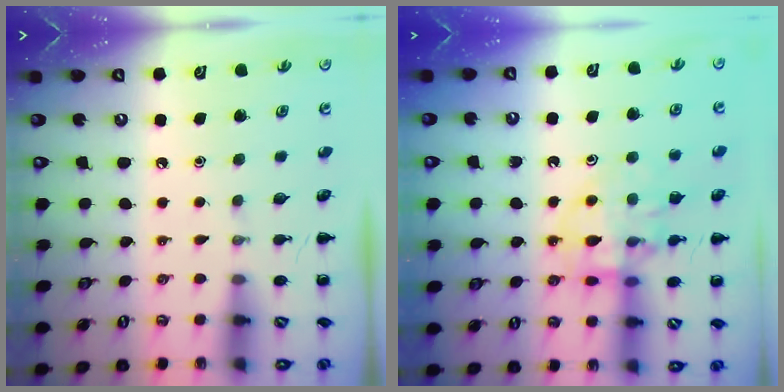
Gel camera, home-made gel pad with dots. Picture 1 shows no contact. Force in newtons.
{"total": 12.8, "press": 12.7, "slide": 1.8}